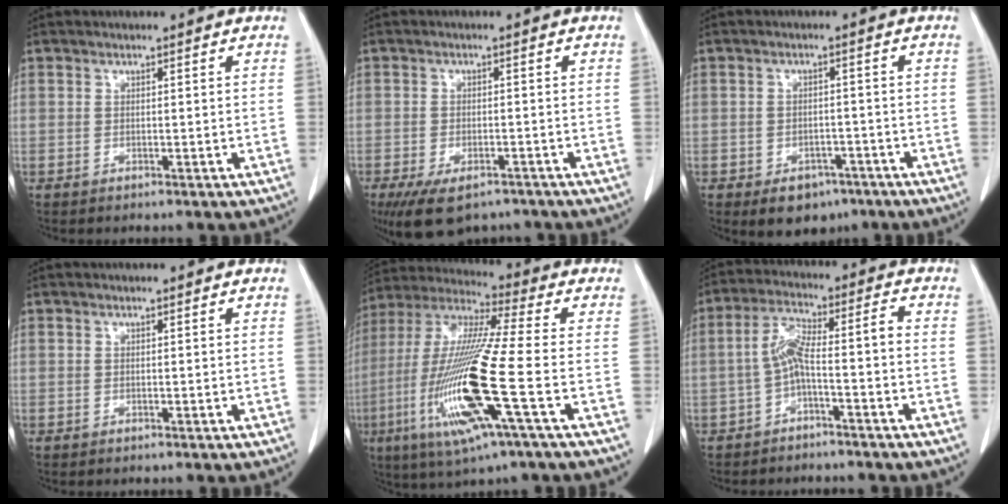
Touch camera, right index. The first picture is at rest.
{"total": 9.1, "force": [-6.6, 4.0, 4.9], "torque": [-0.084, -0.006, -0.102]}
{"total": 5.4, "force": [-3.3, 3.7, 2.2], "torque": [-0.027, 0.004, -0.039]}
{"total": 0.0}
{"total": 19.2, "force": [-5.6, 0.4, 18.4], "torque": [-0.397, -0.024, -0.114]}
{"total": 6.7, "force": [-2.2, 0.9, 6.2], "torque": [-0.124, 0.036, -0.040]}